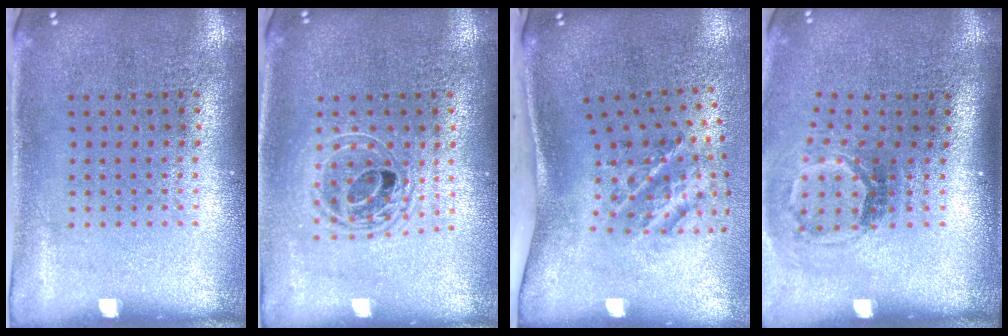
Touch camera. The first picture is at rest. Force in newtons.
{"total": 1.7, "press": 1.4, "slide": 1.0}
{"total": 2.2, "press": 1.3, "slide": 1.8}
{"total": 1.9, "press": 1.2, "slide": 1.4}